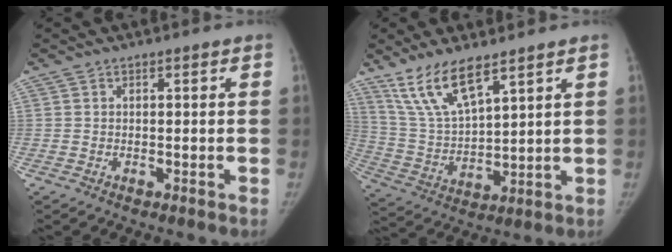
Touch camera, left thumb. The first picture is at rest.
{"total": 12.0, "force": [8.3, 3.7, 7.8], "torque": [-0.143, -0.037, 0.181]}